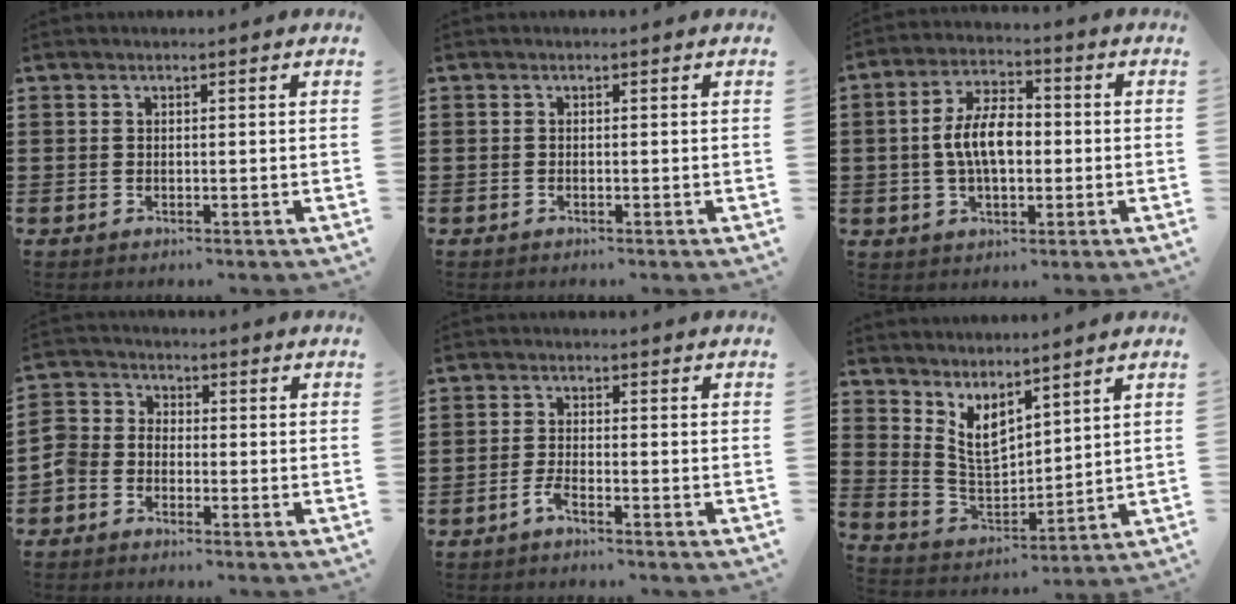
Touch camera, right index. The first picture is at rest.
{"total": 0.0}
{"total": 8.1, "force": [-0.4, 4.1, 6.9], "torque": [-0.148, 0.006, -0.014]}
{"total": 3.6, "force": [-2.7, 2.3, 0.8], "torque": [-0.045, 0.001, -0.065]}
{"total": 2.3, "force": [-1.8, 0.2, 1.4], "torque": [-0.041, -0.004, -0.038]}
{"total": 5.7, "force": [4.3, 2.4, 2.9], "torque": [-0.076, -0.020, 0.081]}